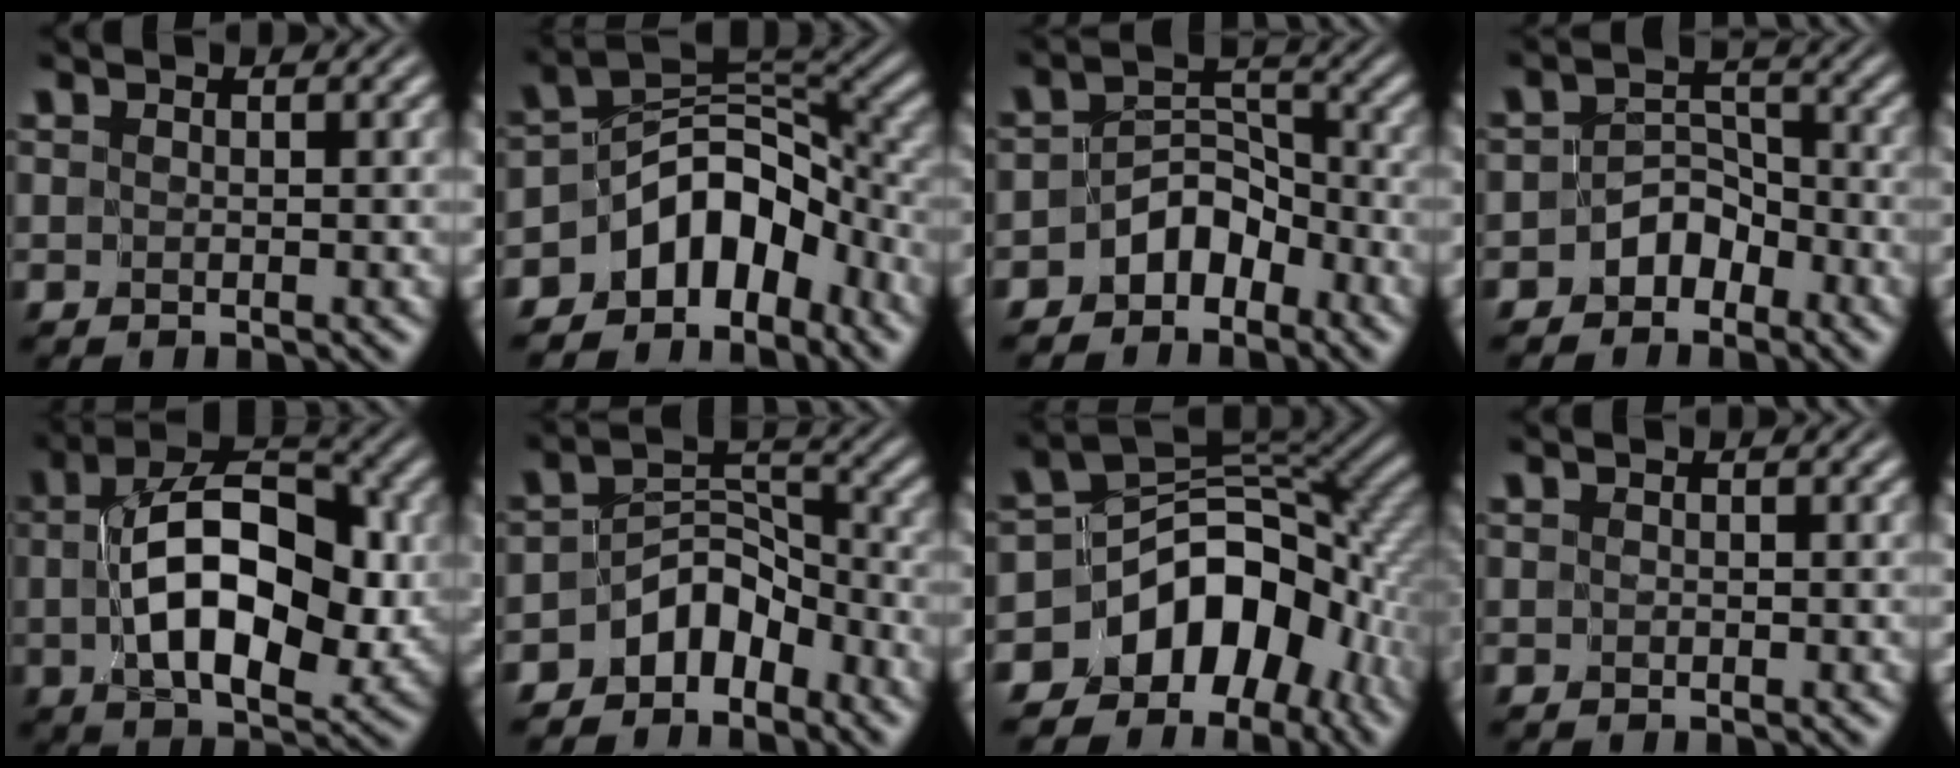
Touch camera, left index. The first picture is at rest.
{"total": 8.0, "force": [-5.0, 4.7, 4.1], "torque": [-0.035, 0.010, -0.102]}
{"total": 3.8, "force": [-2.7, 2.4, 1.3], "torque": [-0.006, 0.009, -0.050]}
{"total": 2.9, "force": [-2.1, 1.9, 0.6], "torque": [0.004, 0.010, -0.036]}
{"total": 11.1, "force": [0.1, 6.1, 9.3], "torque": [-0.147, 0.005, 0.002]}
{"total": 4.8, "force": [-3.5, 2.7, 1.8], "torque": [-0.007, 0.007, -0.066]}
{"total": 11.0, "force": [-5.7, 7.2, 5.9], "torque": [-0.083, 0.009, -0.103]}
{"total": 0.0}